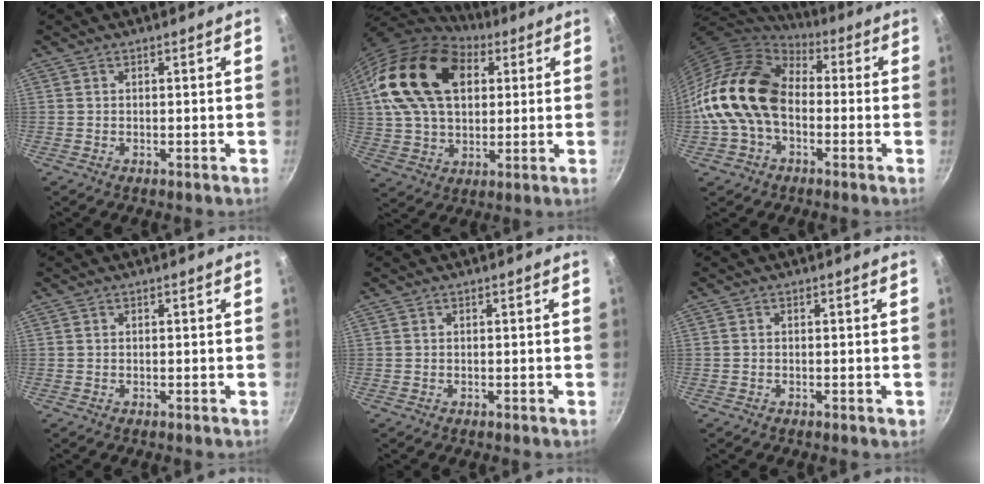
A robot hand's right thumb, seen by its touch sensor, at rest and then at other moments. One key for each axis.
{"total": 22.3, "fx": 6.7, "fy": 14.8, "fz": 15.3, "tx": -0.251, "ty": 0.002, "tz": 0.115}
{"total": 17.9, "fx": -1.4, "fy": 12.7, "fz": 12.5, "tx": -0.209, "ty": 0.043, "tz": -0.039}
{"total": 0.0}
{"total": 0.0}
{"total": 0.8, "fx": -0.3, "fy": 0.5, "fz": 0.6, "tx": -0.006, "ty": 0.003, "tz": -0.006}